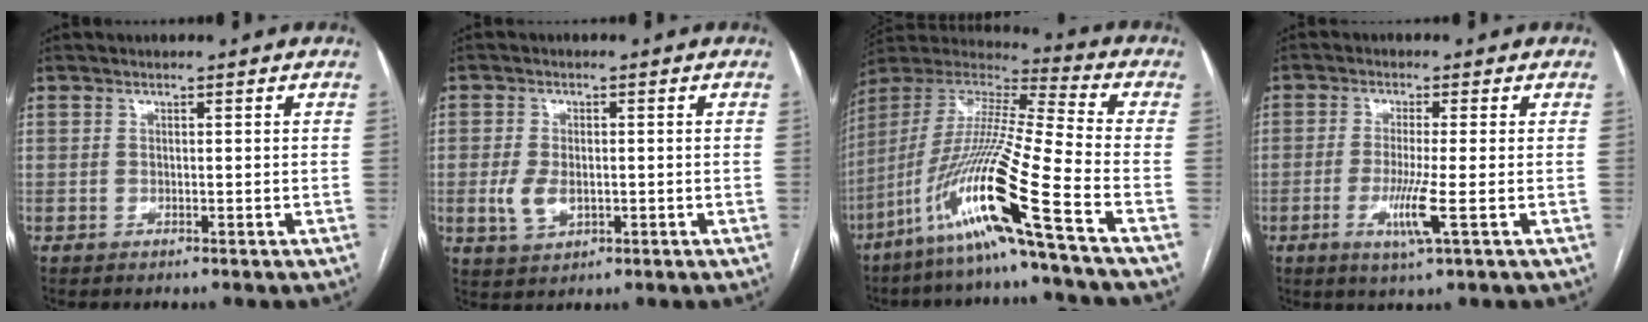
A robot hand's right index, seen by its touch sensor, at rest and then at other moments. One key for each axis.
{"total": 4.6, "fx": -0.7, "fy": 2.7, "fz": 3.6, "tx": -0.079, "ty": -0.002, "tz": -0.007}
{"total": 20.7, "fx": -10.7, "fy": -1.8, "fz": 17.6, "tx": -0.387, "ty": -0.035, "tz": -0.211}
{"total": 5.4, "fx": -1.7, "fy": -0.6, "fz": 5.1, "tx": -0.107, "ty": -0.017, "tz": -0.034}